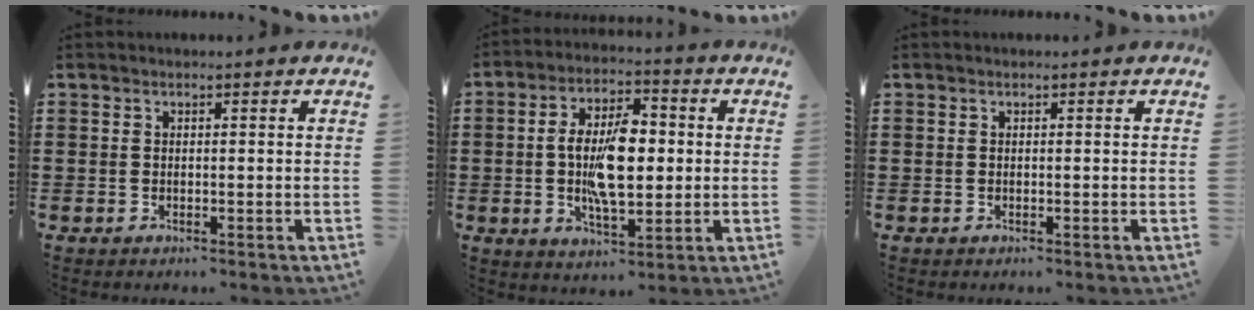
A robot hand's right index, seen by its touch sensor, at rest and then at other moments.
{"total": 10.0, "force": [-0.2, 4.5, 9.0], "torque": [-0.183, 0.002, -0.012]}
{"total": 0.0}